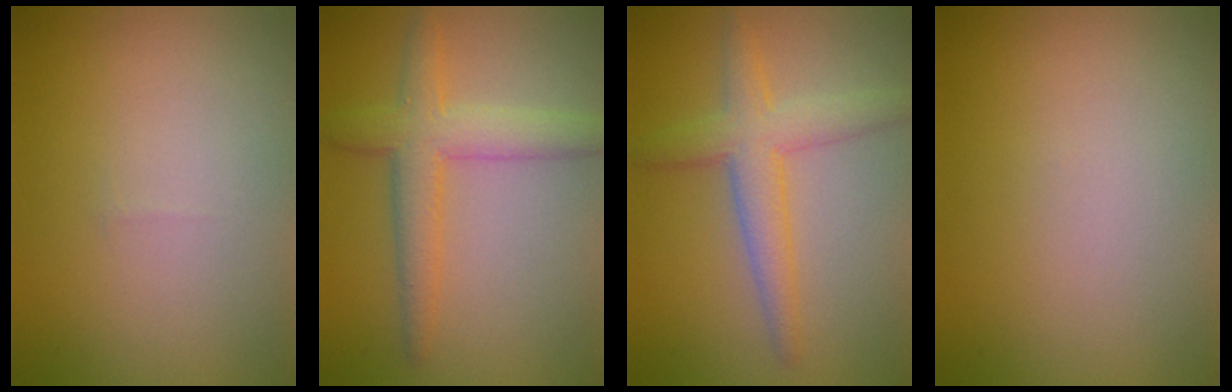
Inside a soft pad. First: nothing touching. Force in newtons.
{"total": 4.4, "press": 4.4, "slide": 0.2}
{"total": 4.1, "press": 4.1, "slide": 0.1}
{"total": 0.0}